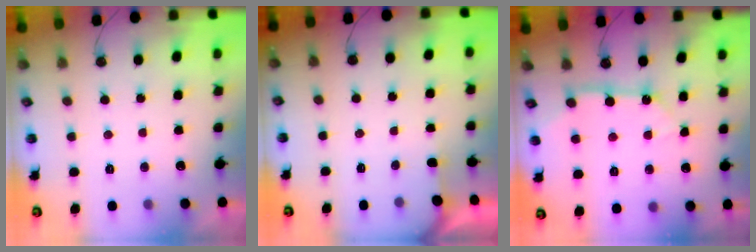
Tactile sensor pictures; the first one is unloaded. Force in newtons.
{"total": 1.9, "press": 1.9, "slide": 0.2}
{"total": 9.7, "press": 9.6, "slide": 1.3}